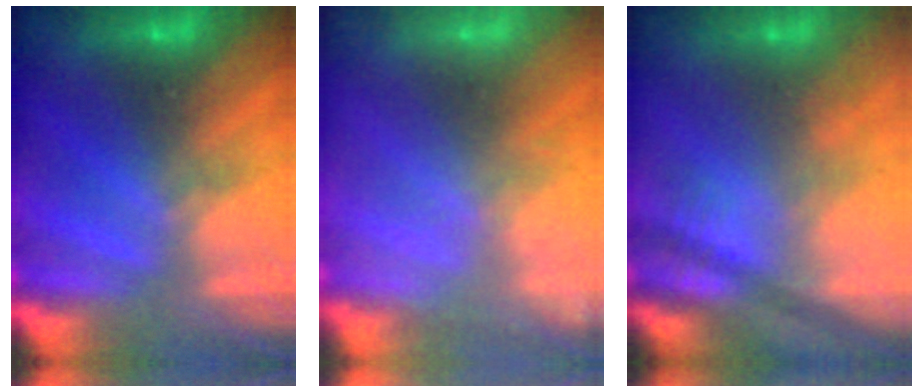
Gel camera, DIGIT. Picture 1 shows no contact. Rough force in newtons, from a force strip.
{"total": 1.9}
{"total": 2.5}